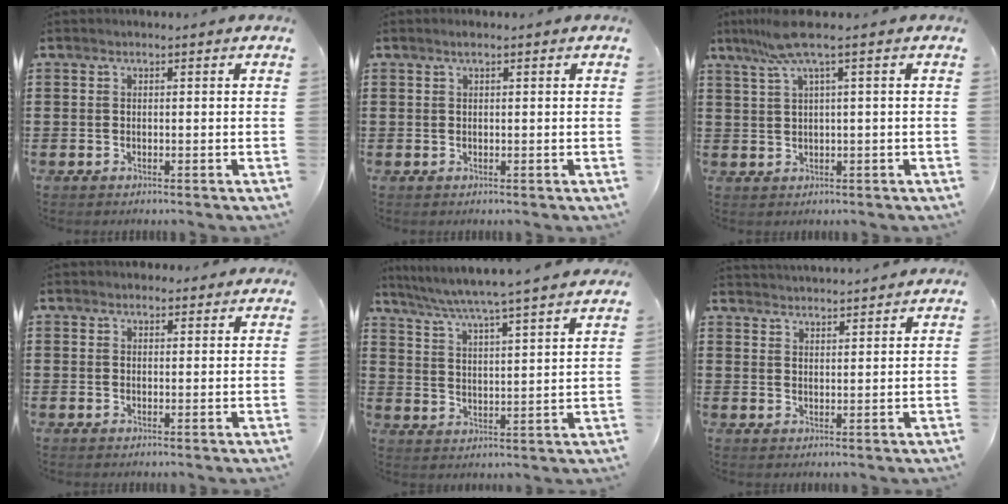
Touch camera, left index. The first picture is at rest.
{"total": 0.8, "force": [0.5, 0.1, 0.6], "torque": [-0.011, 0.002, 0.008]}
{"total": 5.5, "force": [2.3, 0.1, 5.0], "torque": [-0.108, -0.001, 0.039]}
{"total": 2.0, "force": [1.9, 0.7, 0.2], "torque": [-0.008, 0.003, 0.037]}
{"total": 5.0, "force": [4.5, -1.1, 1.9], "torque": [-0.057, -0.037, 0.070]}
{"total": 2.9, "force": [2.9, -0.4, -0.2], "torque": [-0.004, -0.013, 0.055]}